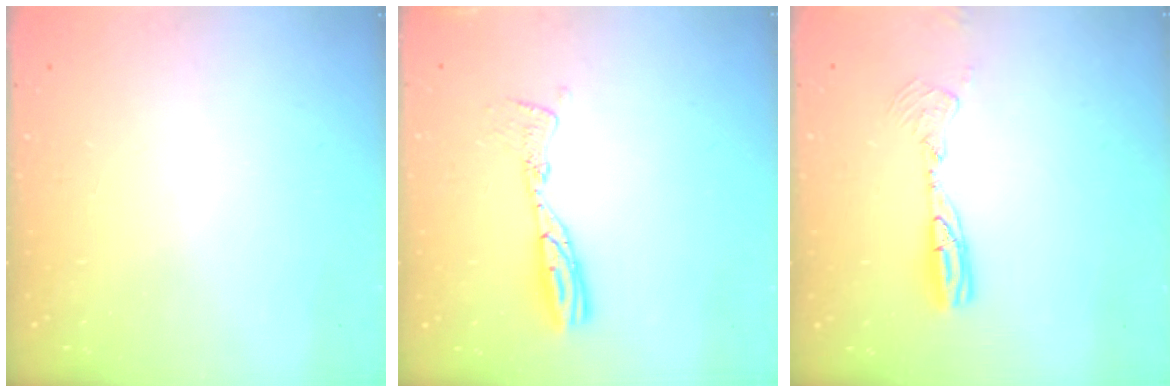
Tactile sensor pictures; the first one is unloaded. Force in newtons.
{"total": 9.7, "press": 9.7, "slide": 0.9}
{"total": 9.2, "press": 9.0, "slide": 2.2}